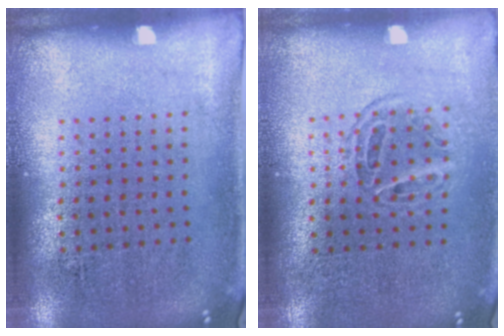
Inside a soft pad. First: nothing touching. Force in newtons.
{"total": 1.1, "press": 1.0, "slide": 0.5}